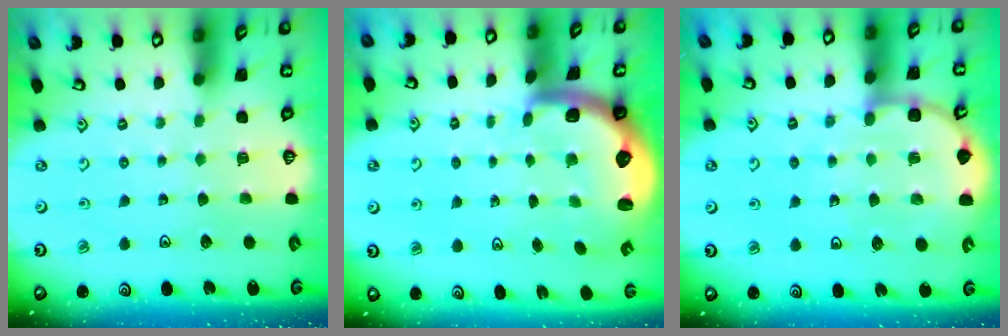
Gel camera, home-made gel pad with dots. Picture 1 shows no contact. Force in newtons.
{"total": 2.9, "press": 2.6, "slide": 1.4}
{"total": 8.0, "press": 7.4, "slide": 2.9}